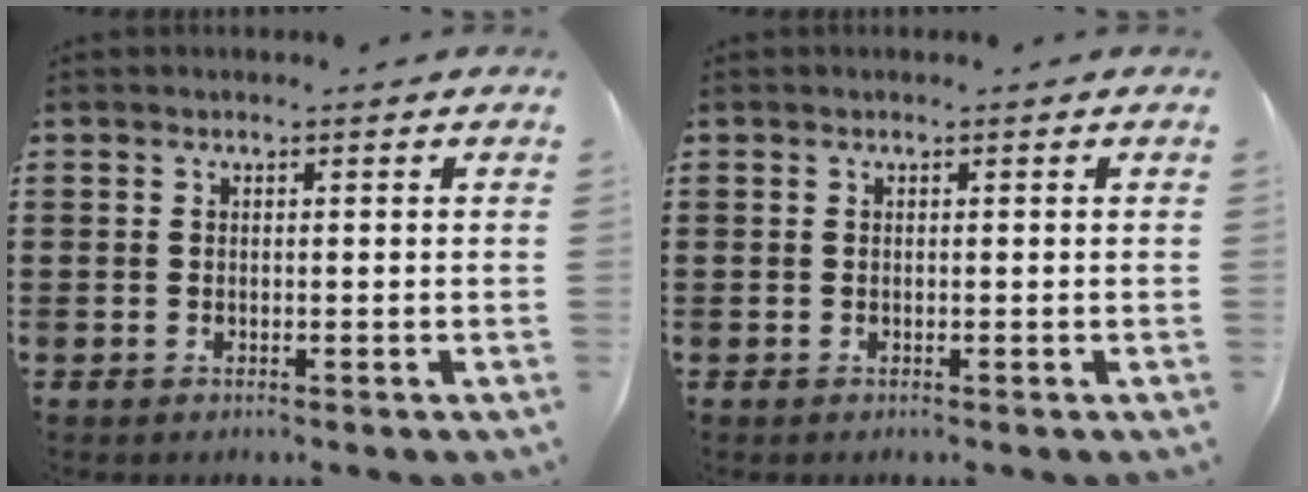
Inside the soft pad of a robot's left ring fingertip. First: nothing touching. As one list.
[{"total": 0.0}]